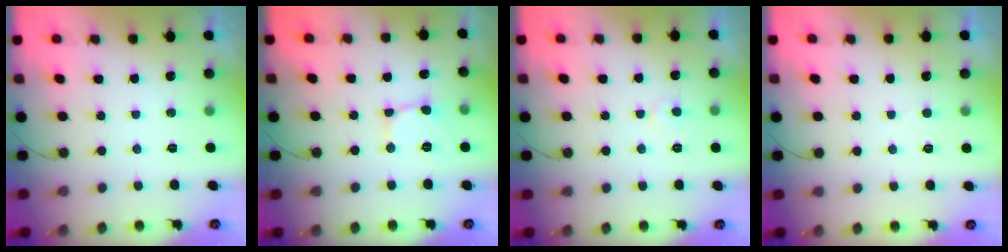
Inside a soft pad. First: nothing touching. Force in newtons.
{"total": 2.4, "press": 2.4, "slide": 0.1}
{"total": 3.6, "press": 3.6, "slide": 0.4}
{"total": 2.1, "press": 2.1, "slide": 0.2}